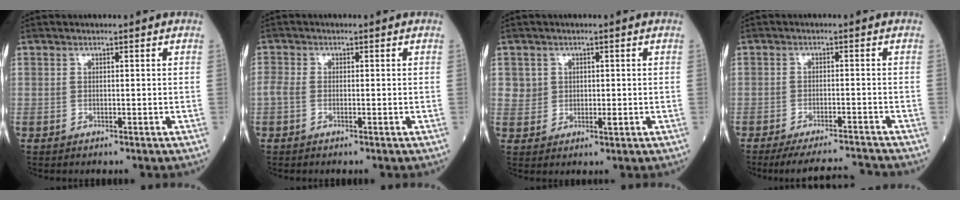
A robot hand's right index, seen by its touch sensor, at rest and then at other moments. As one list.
[{"total": 1.8, "force": [-0.4, 1.1, 1.4], "torque": [-0.038, 0.006, -0.011]}, {"total": 2.6, "force": [0.7, 2.4, 0.5], "torque": [0.000, -0.003, 0.012]}, {"total": 8.2, "force": [-8.0, -0.4, 1.8], "torque": [-0.026, 0.001, -0.125]}]